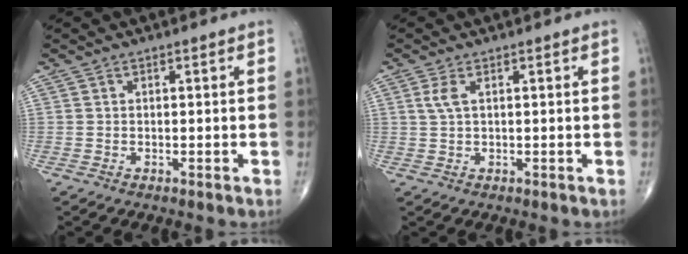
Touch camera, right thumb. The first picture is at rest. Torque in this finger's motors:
{"motor_torque": [-0.41, 0.38, 0.13, -0.03, 0.01]}